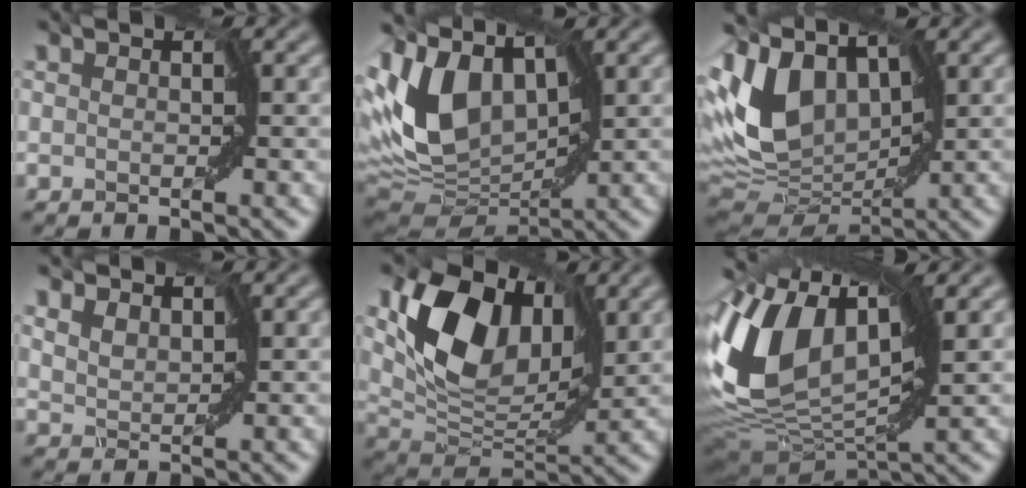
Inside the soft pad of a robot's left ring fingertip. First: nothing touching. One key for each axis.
{"total": 10.3, "fx": 3.4, "fy": 6.2, "fz": 7.5, "tx": -0.173, "ty": 0.006, "tz": 0.057}
{"total": 10.5, "fx": 3.3, "fy": 6.6, "fz": 7.4, "tx": -0.179, "ty": 0.007, "tz": 0.057}
{"total": 2.6, "fx": 2.3, "fy": 1.1, "fz": 0.6, "tx": -0.031, "ty": 0.000, "tz": 0.036}
{"total": 9.2, "fx": 3.2, "fy": 5.9, "fz": 6.3, "tx": -0.127, "ty": -0.006, "tz": 0.060}
{"total": 12.4, "fx": 1.8, "fy": 7.0, "fz": 10.0, "tx": -0.218, "ty": 0.006, "tz": 0.028}